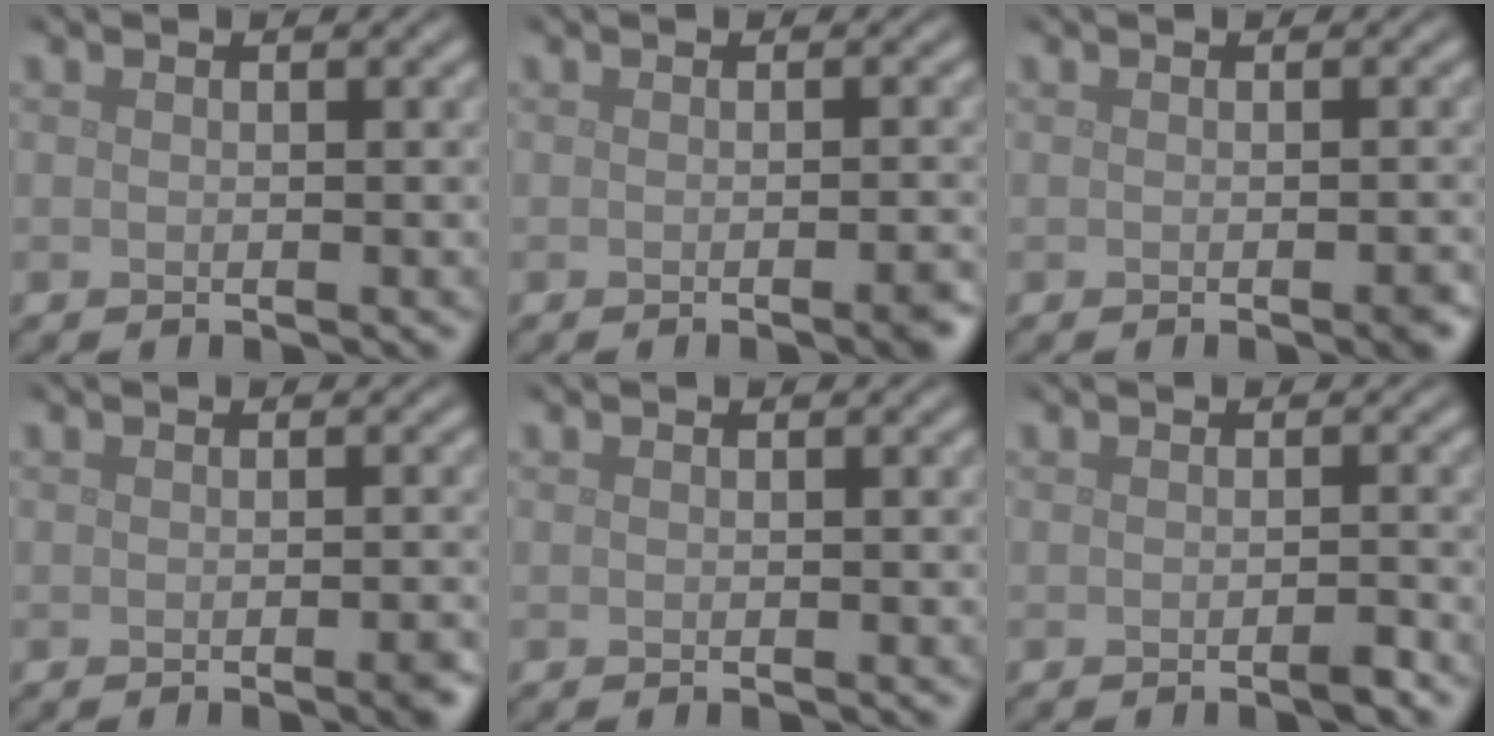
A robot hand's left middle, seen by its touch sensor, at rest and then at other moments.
{"total": 2.1, "force": [-0.8, 0.6, 1.8], "torque": [-0.016, 0.001, -0.012]}
{"total": 1.4, "force": [-0.6, 0.3, 1.2], "torque": [-0.010, -0.001, -0.006]}
{"total": 1.7, "force": [-0.7, 0.5, 1.5], "torque": [-0.012, 0.000, -0.009]}
{"total": 0.0}
{"total": 1.1, "force": [-0.6, 0.1, 0.8], "torque": [-0.013, 0.000, -0.011]}